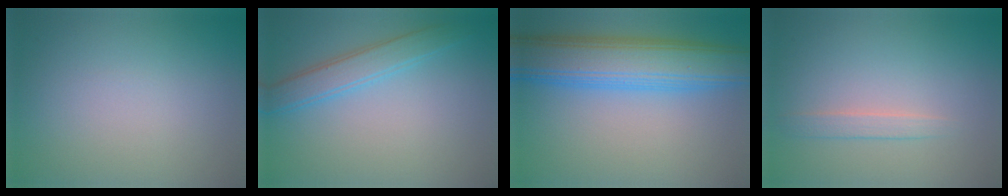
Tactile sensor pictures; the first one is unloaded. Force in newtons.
{"total": 2.9, "press": 2.9, "slide": 0.0}
{"total": 8.6, "press": 8.5, "slide": 0.4}
{"total": 1.3, "press": 1.3, "slide": 0.1}